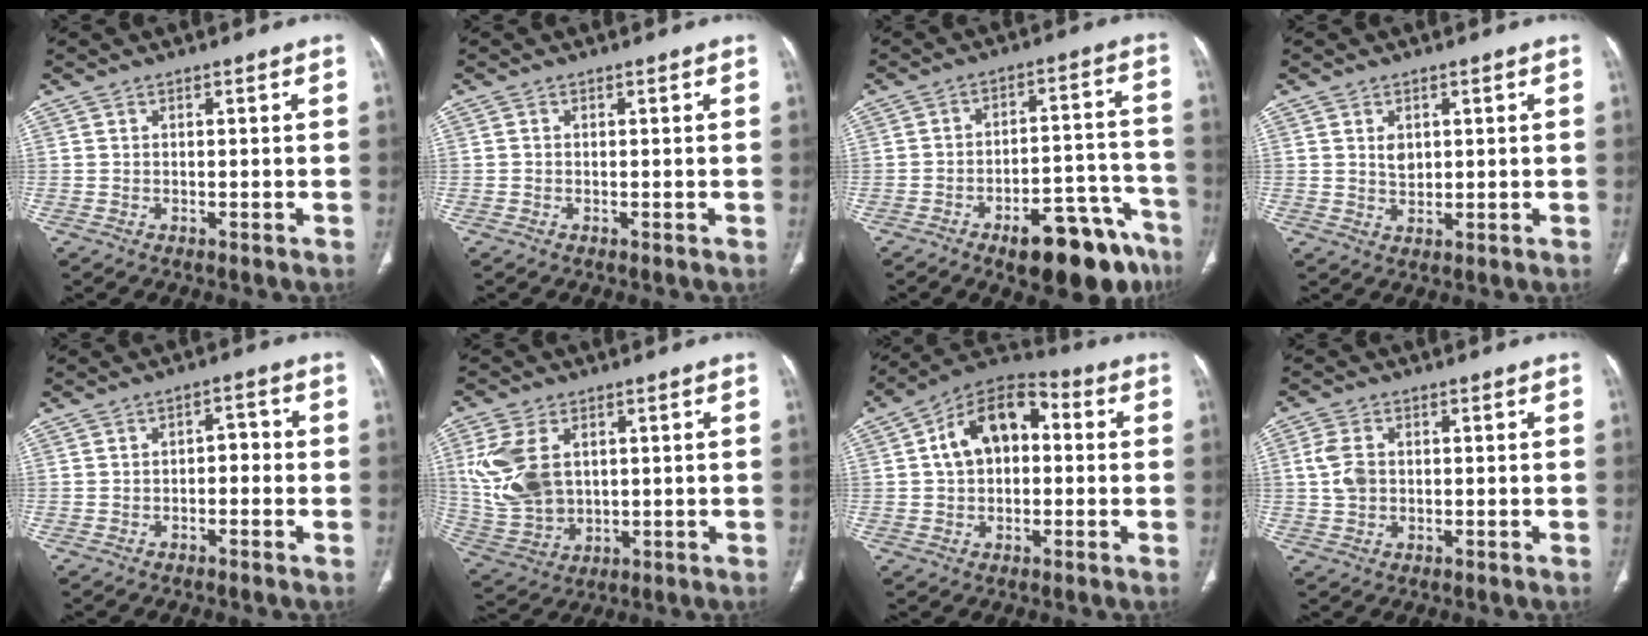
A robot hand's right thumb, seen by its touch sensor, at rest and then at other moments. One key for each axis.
{"total": 0.0}
{"total": 16.9, "fx": -11.1, "fy": 6.3, "fz": 11.0, "tx": -0.084, "ty": 0.089, "tz": -0.155}
{"total": 2.7, "fx": 0.9, "fy": 1.9, "fz": 1.7, "tx": -0.020, "ty": -0.007, "tz": 0.020}
{"total": 3.2, "fx": -0.7, "fy": 2.0, "fz": 2.3, "tx": -0.022, "ty": 0.018, "tz": -0.018}
{"total": 13.2, "fx": 2.8, "fy": 8.9, "fz": 9.4, "tx": -0.194, "ty": -0.004, "tz": 0.071}
{"total": 13.4, "fx": 1.8, "fy": 8.7, "fz": 10.0, "tx": -0.143, "ty": 0.036, "tz": 0.016}
{"total": 4.5, "fx": 0.2, "fy": 3.2, "fz": 3.1, "tx": -0.068, "ty": 0.005, "tz": 0.003}